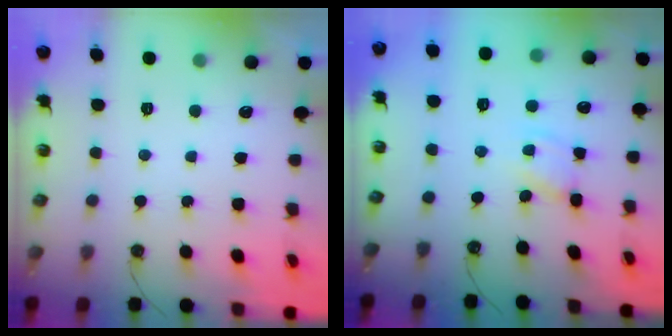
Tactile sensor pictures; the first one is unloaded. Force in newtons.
{"total": 2.8, "press": 2.8, "slide": 0.1}